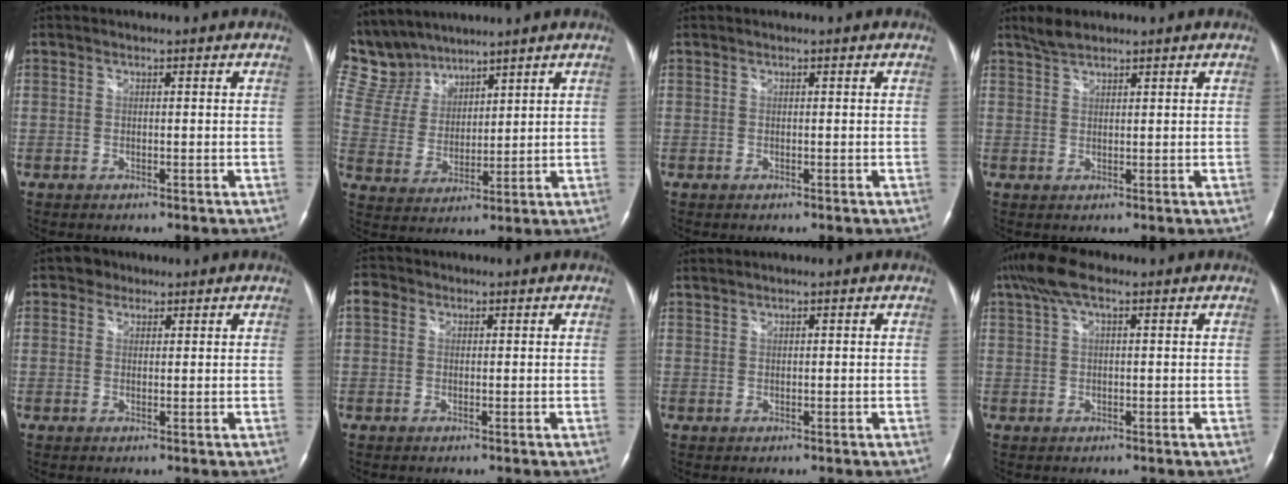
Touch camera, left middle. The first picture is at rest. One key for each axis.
{"total": 11.7, "fx": 10.6, "fy": 4.7, "fz": 1.7, "tx": -0.053, "ty": 0.018, "tz": 0.228}
{"total": 0.0}
{"total": 2.7, "fx": 2.4, "fy": 0.6, "fz": 1.0, "tx": -0.029, "ty": 0.008, "tz": 0.048}
{"total": 2.0, "fx": 1.3, "fy": 1.5, "fz": 0.1, "tx": -0.004, "ty": 0.005, "tz": 0.015}
{"total": 2.2, "fx": 0.8, "fy": 1.8, "fz": 0.9, "tx": -0.020, "ty": 0.014, "tz": 0.013}
{"total": 0.9, "fx": 0.8, "fy": -0.1, "fz": 0.1, "tx": -0.005, "ty": 0.005, "tz": 0.023}
{"total": 6.1, "fx": 3.6, "fy": 1.7, "fz": 4.6, "tx": -0.109, "ty": 0.035, "tz": 0.066}